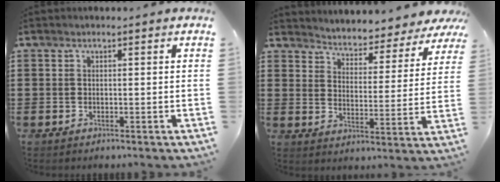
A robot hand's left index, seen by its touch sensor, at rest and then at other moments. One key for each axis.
{"total": 3.4, "fx": 3.3, "fy": -0.1, "fz": -0.3, "tx": -0.020, "ty": -0.037, "tz": 0.049}